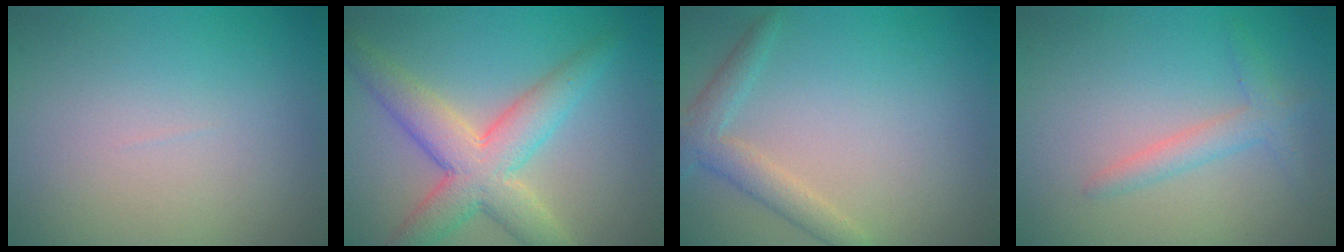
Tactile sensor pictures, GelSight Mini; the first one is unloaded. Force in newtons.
{"total": 6.5, "press": 6.5, "slide": 0.1}
{"total": 2.6, "press": 2.6, "slide": 0.1}
{"total": 2.0, "press": 2.0, "slide": 0.1}